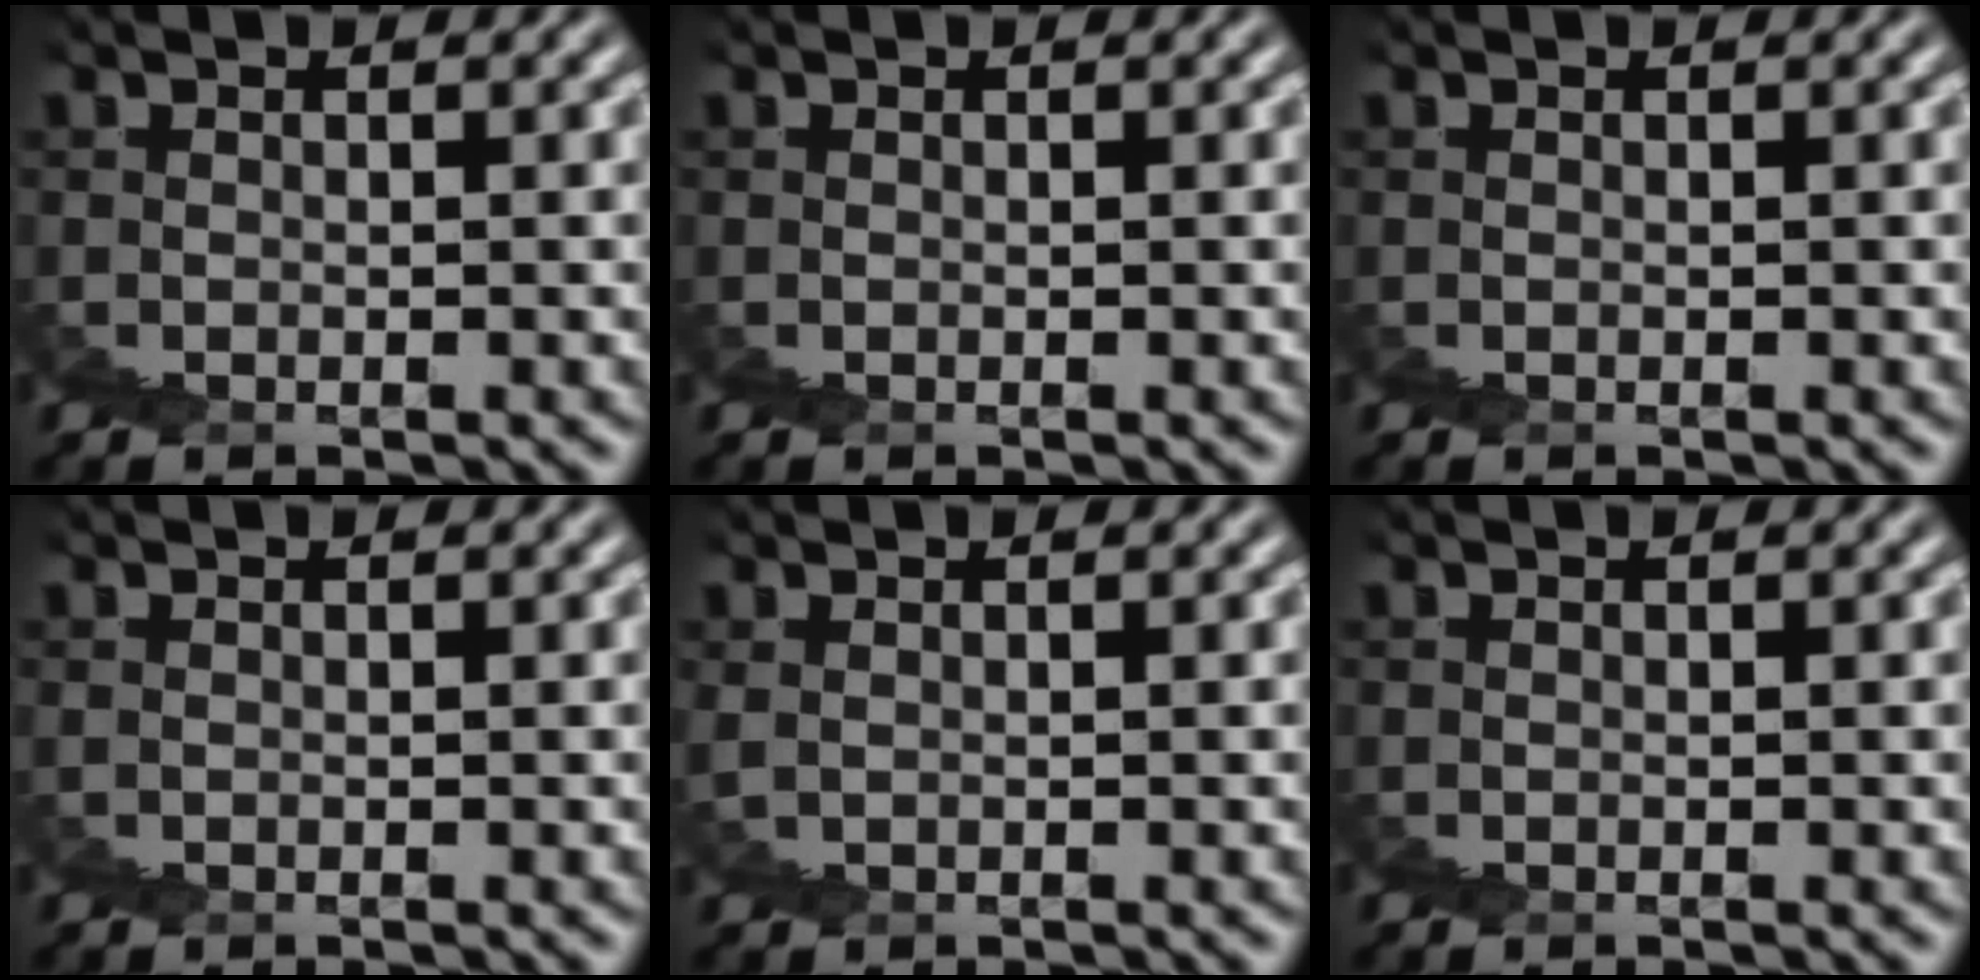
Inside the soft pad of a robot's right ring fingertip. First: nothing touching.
{"total": 0.0}
{"total": 0.0}
{"total": 0.0}
{"total": 1.4, "force": [1.1, 0.3, 0.9], "torque": [-0.011, 0.009, 0.013]}
{"total": 0.0}